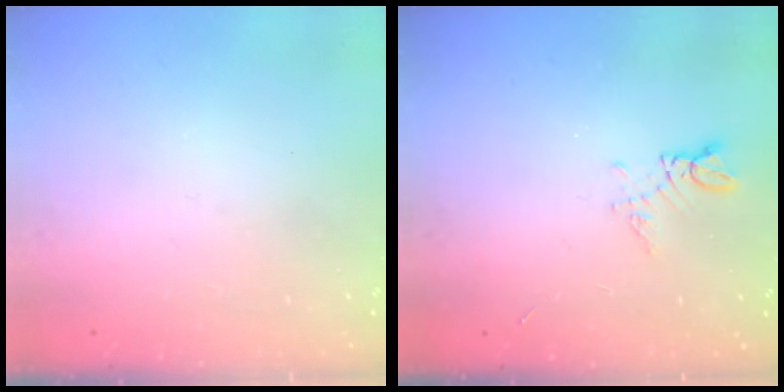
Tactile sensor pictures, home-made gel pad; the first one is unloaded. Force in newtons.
{"total": 4.7, "press": 4.6, "slide": 0.7}